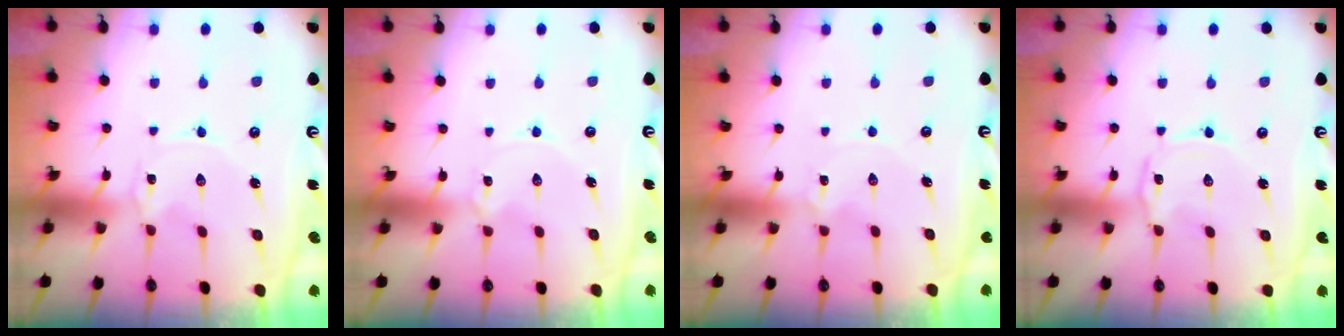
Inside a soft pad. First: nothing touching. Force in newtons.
{"total": 1.7, "press": 1.6, "slide": 0.1}
{"total": 0.0}
{"total": 1.4, "press": 1.4, "slide": 0.1}